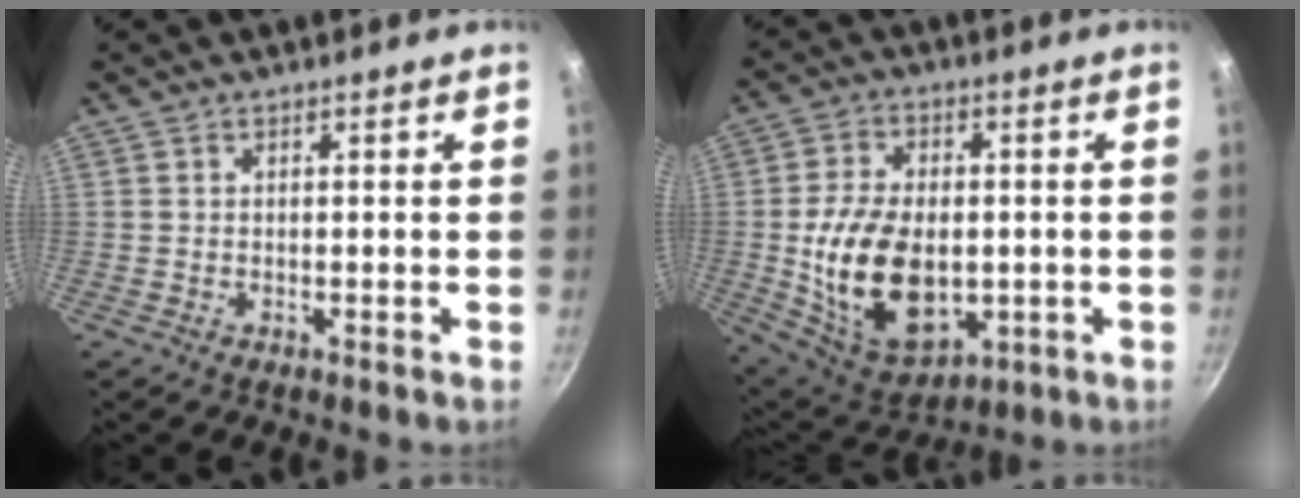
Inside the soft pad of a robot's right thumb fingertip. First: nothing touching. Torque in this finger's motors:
{"motor_torque": [-0.17, 1.28, 1.69, -0.35, 0.21]}